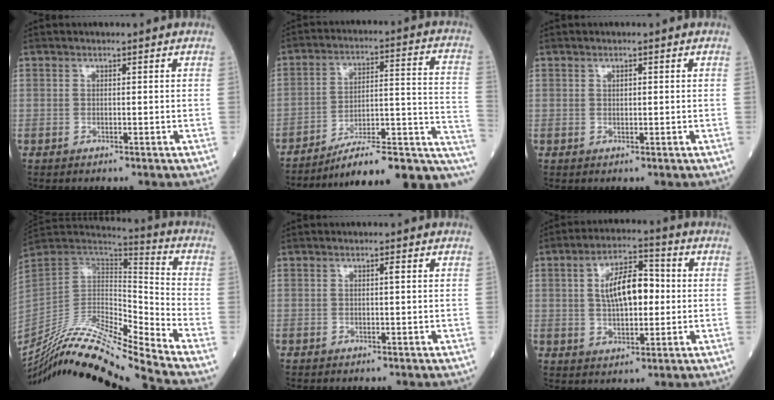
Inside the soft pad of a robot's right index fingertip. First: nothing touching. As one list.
[{"total": 20.0, "force": [-14.9, 3.9, 12.8], "torque": [-0.098, 0.049, -0.209]}, {"total": 0.6, "force": [0.2, 0.2, 0.5], "torque": [-0.011, -0.001, 0.004]}, {"total": 23.2, "force": [-21.0, -0.9, 9.9], "torque": [-0.208, -0.006, -0.371]}, {"total": 0.5, "force": [0.1, -0.1, 0.5], "torque": [-0.010, 0.000, 0.000]}, {"total": 9.5, "force": [0.9, 3.8, 8.7], "torque": [-0.159, 0.018, 0.014]}]